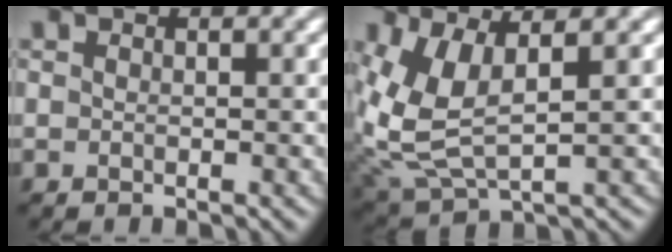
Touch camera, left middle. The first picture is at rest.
{"total": 6.2, "force": [1.3, 3.0, 5.2], "torque": [-0.143, -0.010, 0.030]}